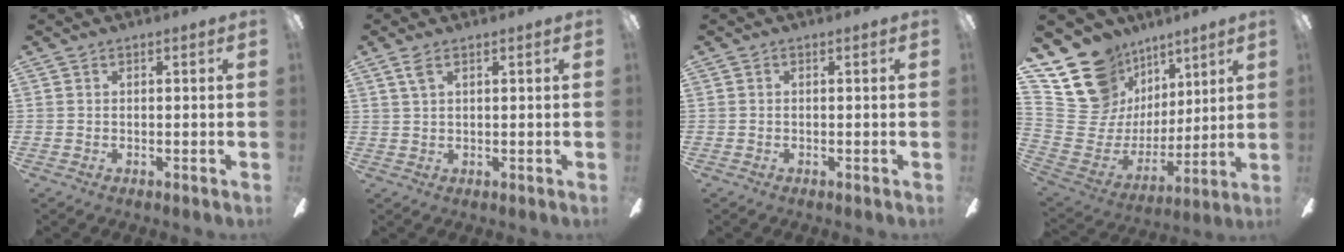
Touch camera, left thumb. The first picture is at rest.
{"total": 2.9, "force": [1.7, 1.1, 2.0], "torque": [-0.045, 0.004, 0.031]}
{"total": 0.0}
{"total": 16.1, "force": [8.5, 13.0, 4.2], "torque": [-0.100, -0.060, 0.181]}